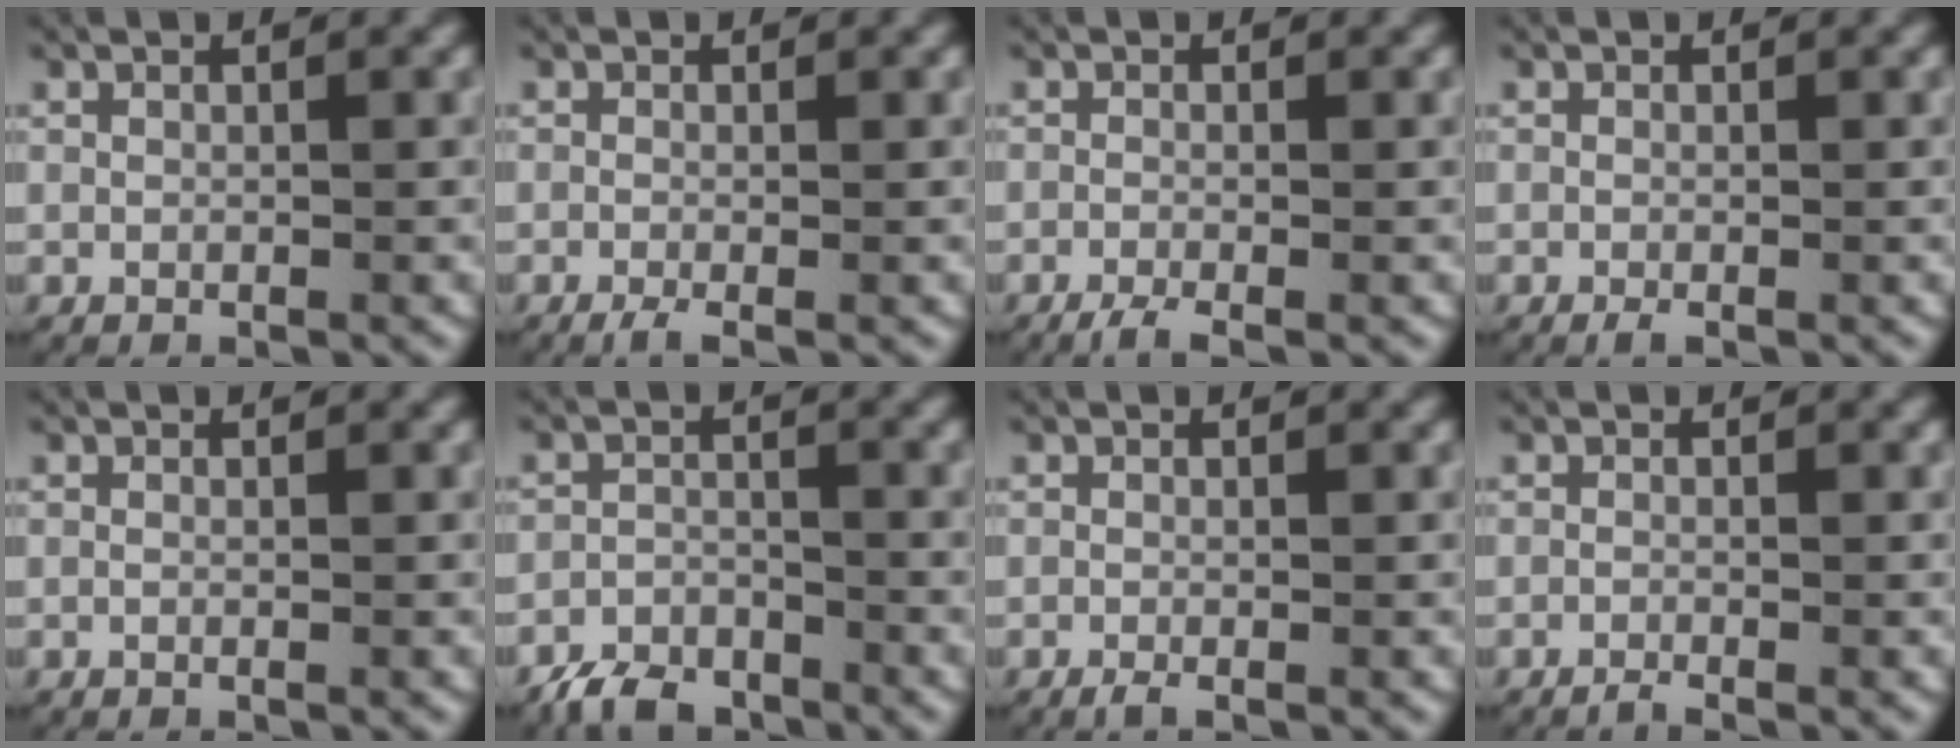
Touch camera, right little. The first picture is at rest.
{"total": 1.8, "force": [-1.3, 0.3, 1.2], "torque": [-0.025, -0.009, -0.019]}
{"total": 2.3, "force": [-1.9, 0.4, 1.2], "torque": [-0.028, -0.011, -0.027]}
{"total": 1.0, "force": [-0.7, 0.2, 0.7], "torque": [-0.014, -0.005, -0.010]}
{"total": 0.0}
{"total": 3.4, "force": [-3.1, 1.3, 0.7], "torque": [-0.011, -0.008, -0.058]}
{"total": 1.1, "force": [-0.8, 0.2, 0.7], "torque": [-0.014, -0.005, -0.013]}
{"total": 1.1, "force": [-1.0, -0.1, 0.5], "torque": [-0.010, -0.006, -0.016]}